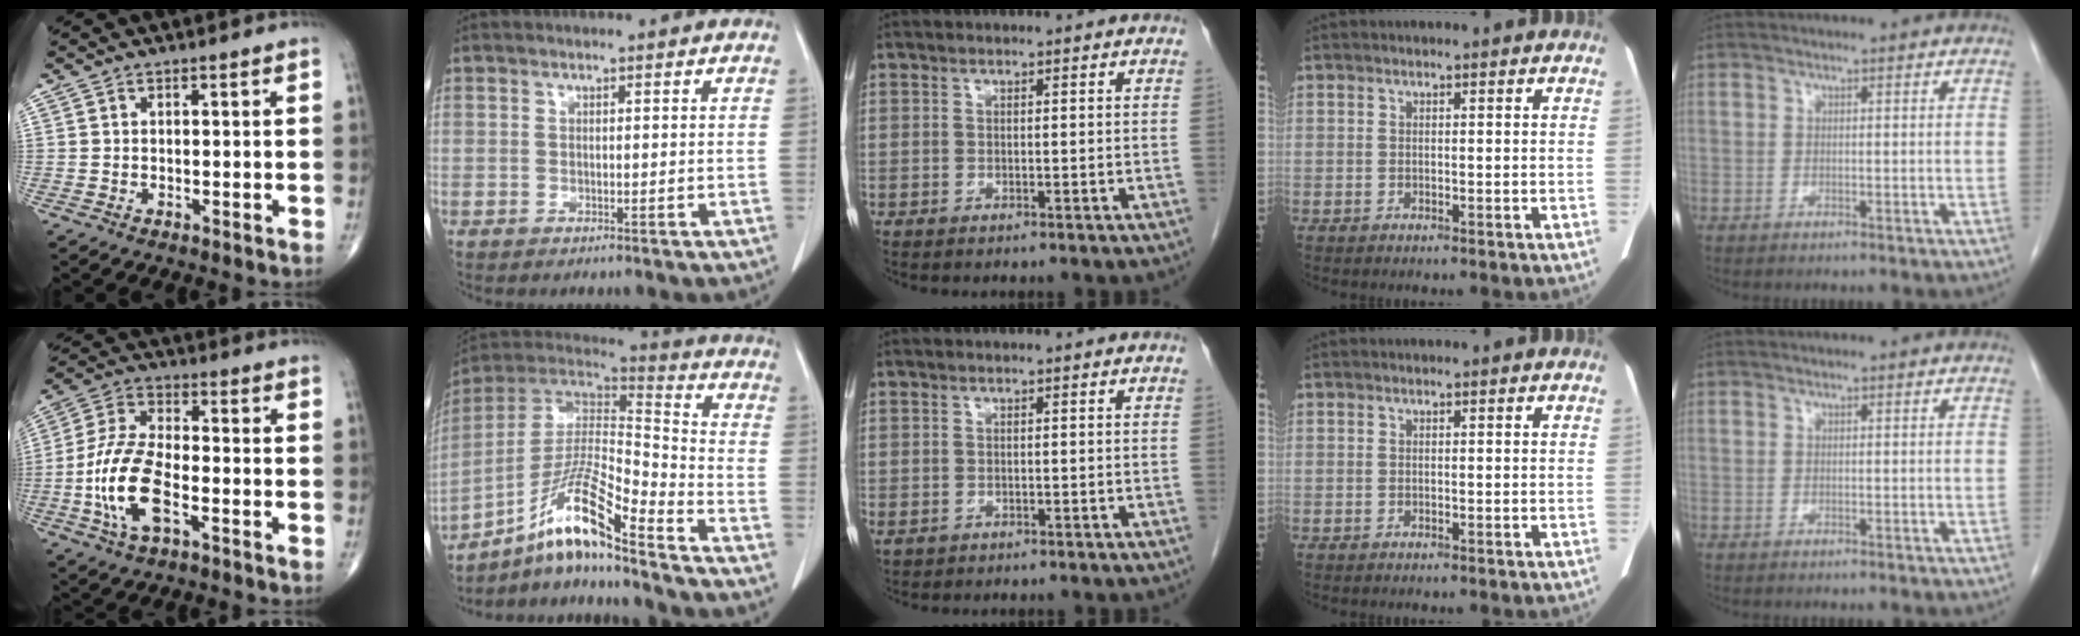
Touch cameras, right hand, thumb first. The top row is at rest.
{"thumb": {"total": 13.1, "force": [-4.2, 5.9, 10.9], "torque": [-0.228, 0.021, -0.084]}, "index": {"total": 14.3, "force": [-10.3, 0.4, 10.0], "torque": [-0.179, 0.015, -0.186]}, "middle": {"total": 1.3, "force": [-0.5, 1.0, 0.6], "torque": [-0.015, 0.001, -0.001]}}